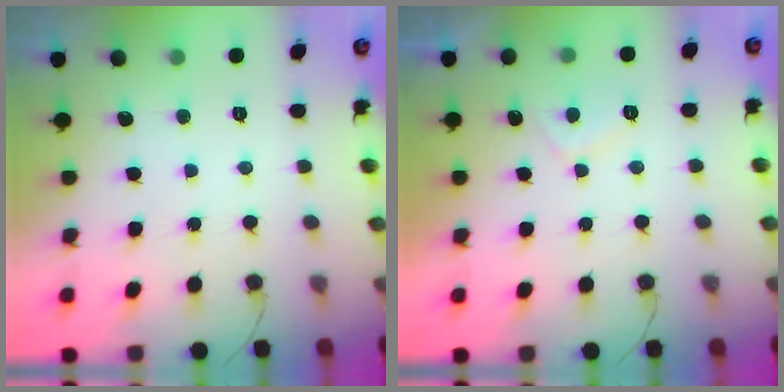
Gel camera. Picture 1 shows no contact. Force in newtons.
{"total": 3.9, "press": 3.8, "slide": 0.7}